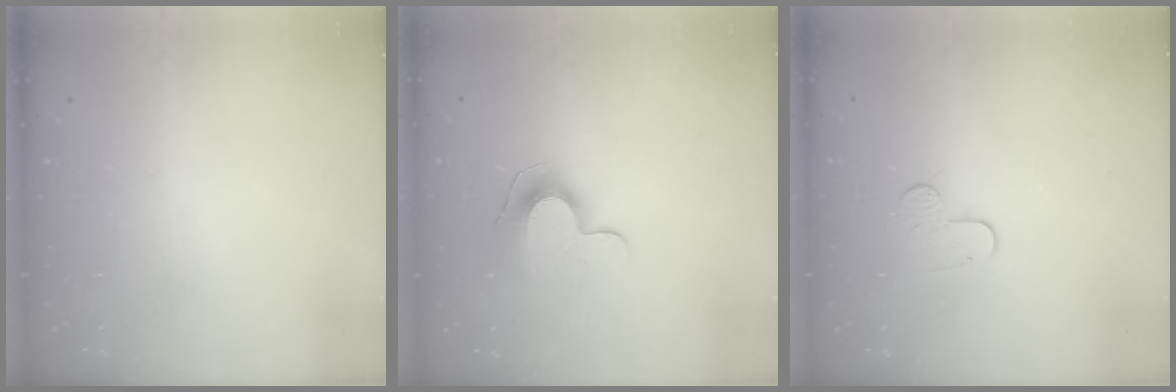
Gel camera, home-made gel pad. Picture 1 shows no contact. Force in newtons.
{"total": 10.1, "press": 10.1, "slide": 0.3}
{"total": 6.6, "press": 6.5, "slide": 0.6}